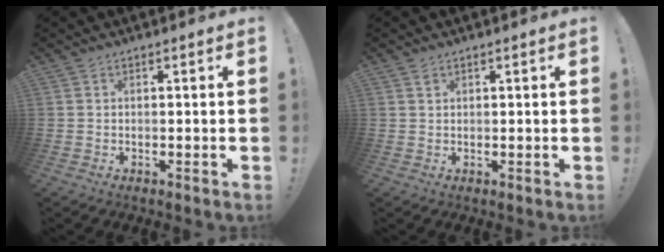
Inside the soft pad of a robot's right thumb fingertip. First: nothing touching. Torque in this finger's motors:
{"motor_torque": [-0.03, 0.12, 0.15, -0.02, -0.02]}